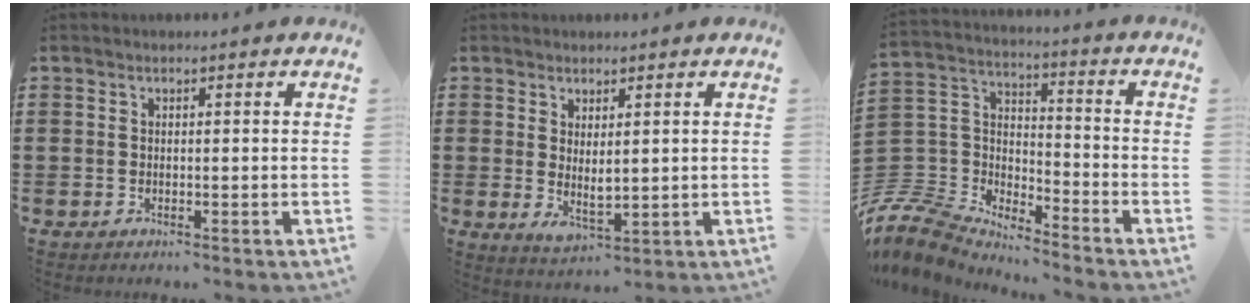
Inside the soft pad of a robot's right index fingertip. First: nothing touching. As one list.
[{"total": 2.7, "force": [1.1, 1.0, 2.2], "torque": [-0.035, -0.003, 0.021]}, {"total": 7.5, "force": [-7.0, 2.5, 1.2], "torque": [-0.077, -0.012, -0.152]}]